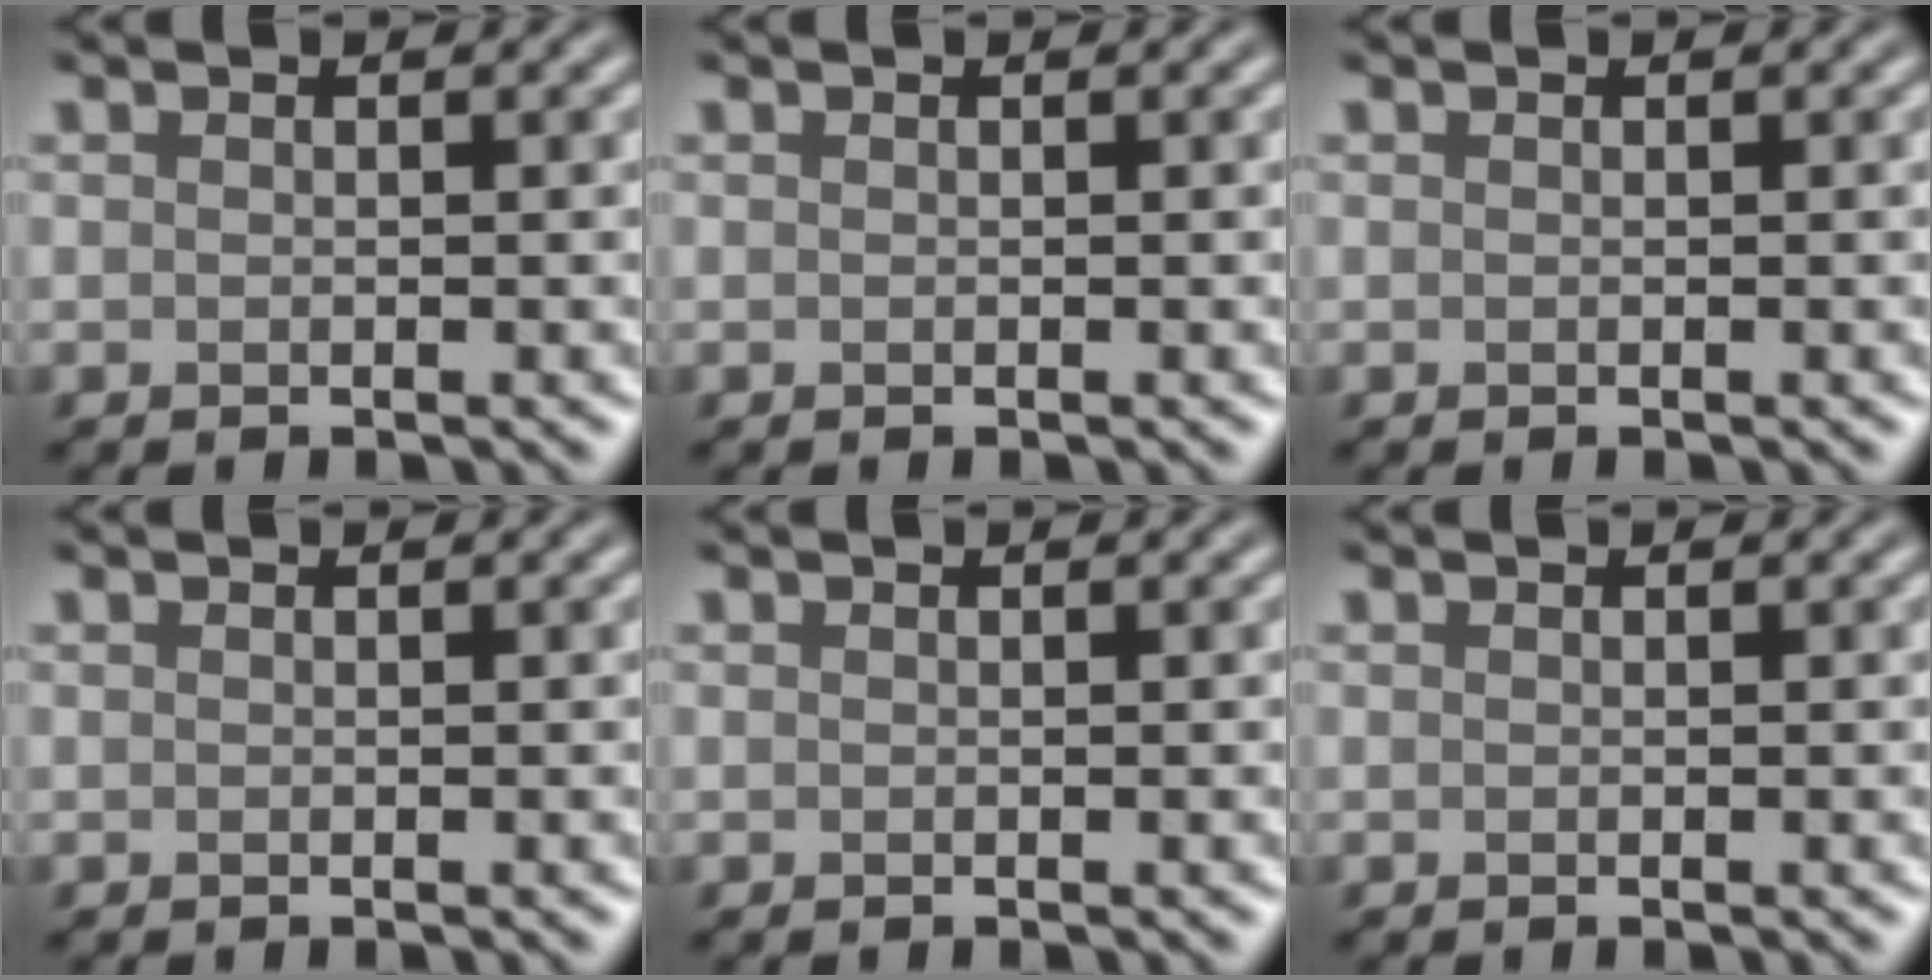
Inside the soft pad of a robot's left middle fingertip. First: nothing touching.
{"total": 0.0}
{"total": 0.0}
{"total": 0.0}
{"total": 0.0}
{"total": 0.0}